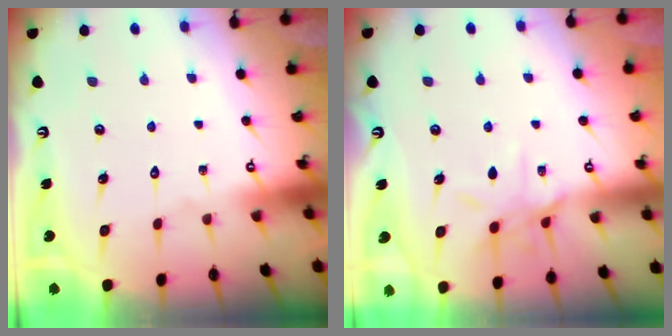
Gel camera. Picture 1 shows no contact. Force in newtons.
{"total": 9.0, "press": 9.0, "slide": 0.6}